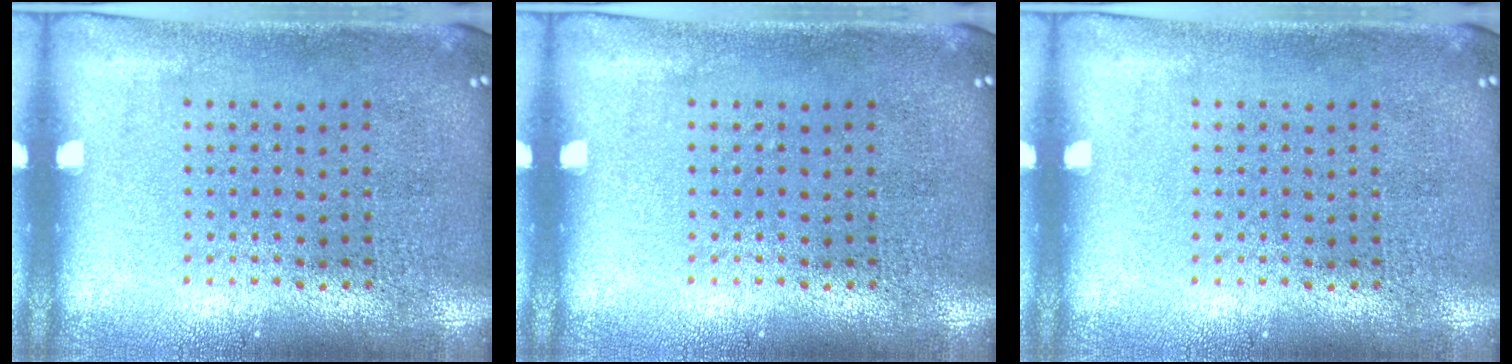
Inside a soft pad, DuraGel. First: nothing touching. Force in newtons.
{"total": 0.0}
{"total": 0.0}